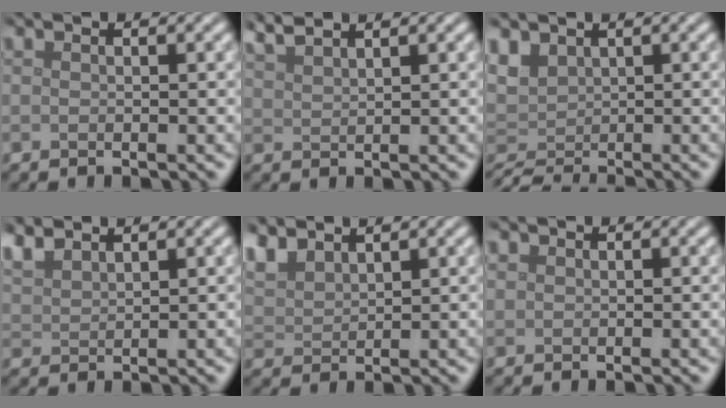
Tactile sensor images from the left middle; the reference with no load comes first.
{"total": 2.5, "force": [2.3, 0.4, 1.0], "torque": [-0.009, 0.008, 0.044]}
{"total": 2.1, "force": [0.2, 1.8, 1.1], "torque": [-0.035, -0.009, 0.001]}
{"total": 2.9, "force": [2.6, 0.8, 1.1], "torque": [-0.028, 0.010, 0.054]}
{"total": 4.1, "force": [3.3, 1.7, 1.8], "torque": [-0.050, 0.012, 0.068]}
{"total": 0.6, "force": [0.3, 0.5, 0.1], "torque": [0.002, 0.000, 0.005]}